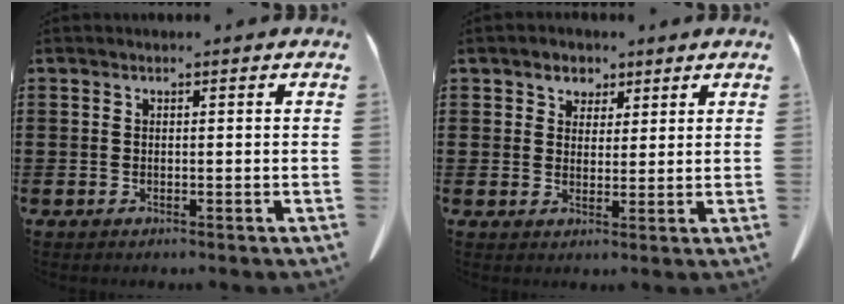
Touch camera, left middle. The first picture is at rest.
{"total": 3.0, "force": [2.1, 2.1, 0.2], "torque": [-0.009, 0.006, 0.036]}